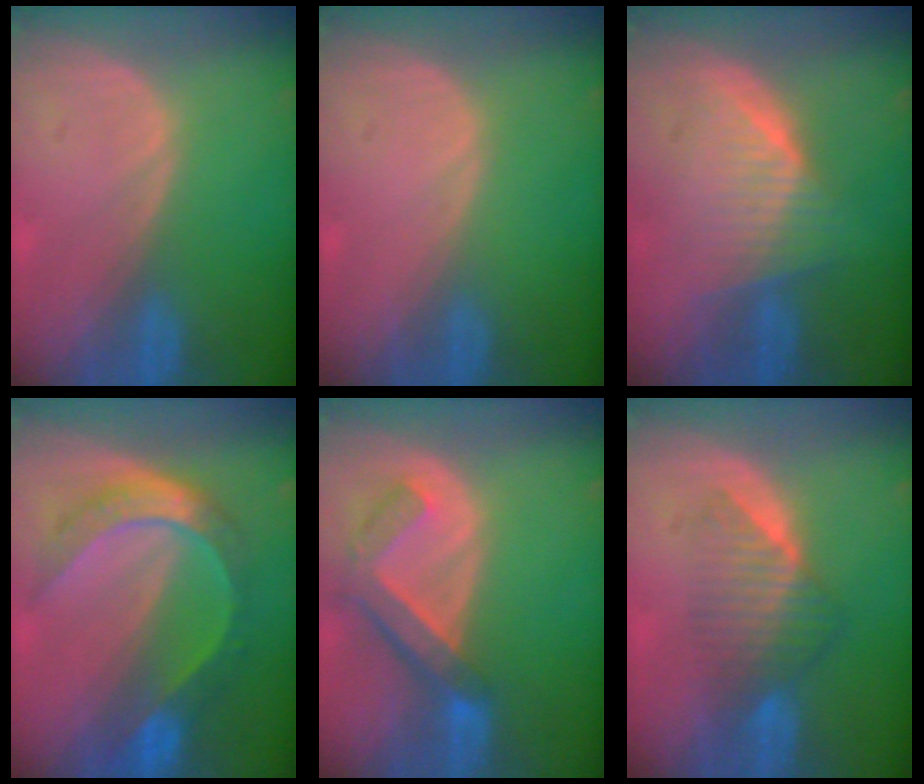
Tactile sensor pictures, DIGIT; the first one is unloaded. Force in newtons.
{"total": 0.0}
{"total": 6.5, "press": 6.2, "slide": 1.8}
{"total": 8.4, "press": 8.3, "slide": 0.9}
{"total": 7.2, "press": 6.3, "slide": 3.5}
{"total": 6.7, "press": 6.1, "slide": 2.8}